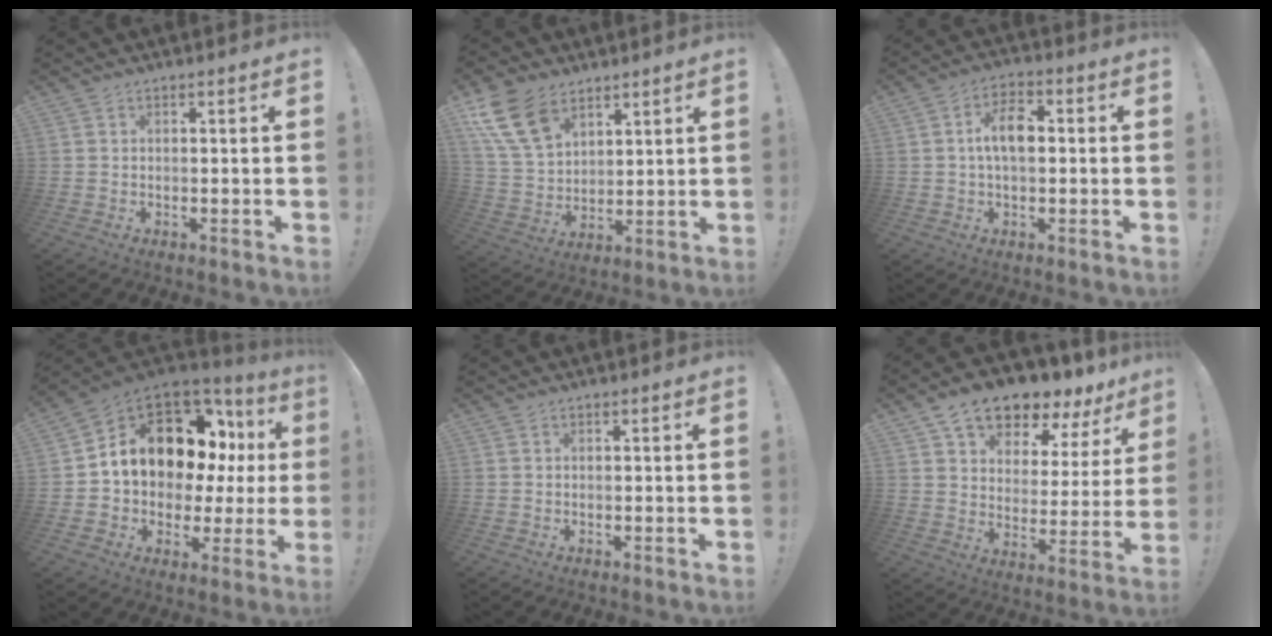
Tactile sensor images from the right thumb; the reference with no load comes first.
{"total": 12.7, "force": [7.4, 7.9, 6.7], "torque": [-0.128, -0.032, 0.145]}
{"total": 8.6, "force": [0.3, 4.7, 7.2], "torque": [-0.117, 0.009, 0.004]}
{"total": 15.8, "force": [6.0, 10.5, 10.2], "torque": [-0.156, -0.038, 0.119]}
{"total": 0.0}
{"total": 11.9, "force": [10.0, 4.8, 4.5], "torque": [-0.082, -0.083, 0.176]}